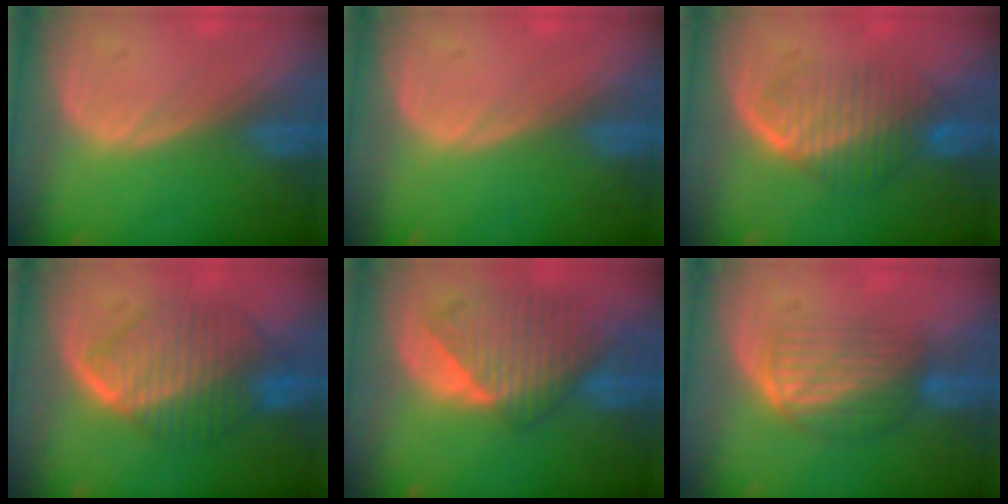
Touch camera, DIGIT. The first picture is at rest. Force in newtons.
{"total": 0.0}
{"total": 6.7, "press": 6.4, "slide": 1.8}
{"total": 8.7, "press": 8.6, "slide": 0.6}
{"total": 8.9, "press": 8.1, "slide": 3.8}
{"total": 6.0, "press": 5.8, "slide": 1.5}